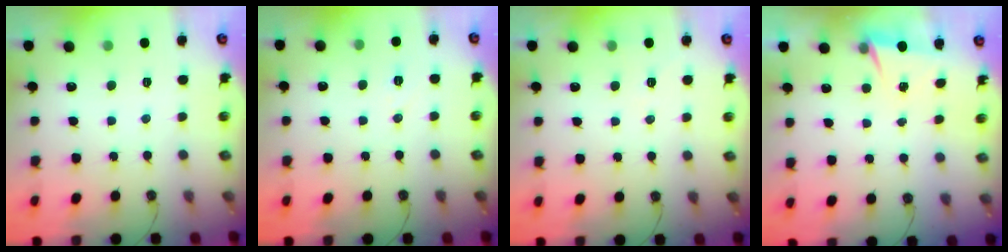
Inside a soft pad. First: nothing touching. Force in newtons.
{"total": 6.3, "press": 4.5, "slide": 4.4}
{"total": 7.3, "press": 5.7, "slide": 4.5}
{"total": 2.3, "press": 2.0, "slide": 1.1}